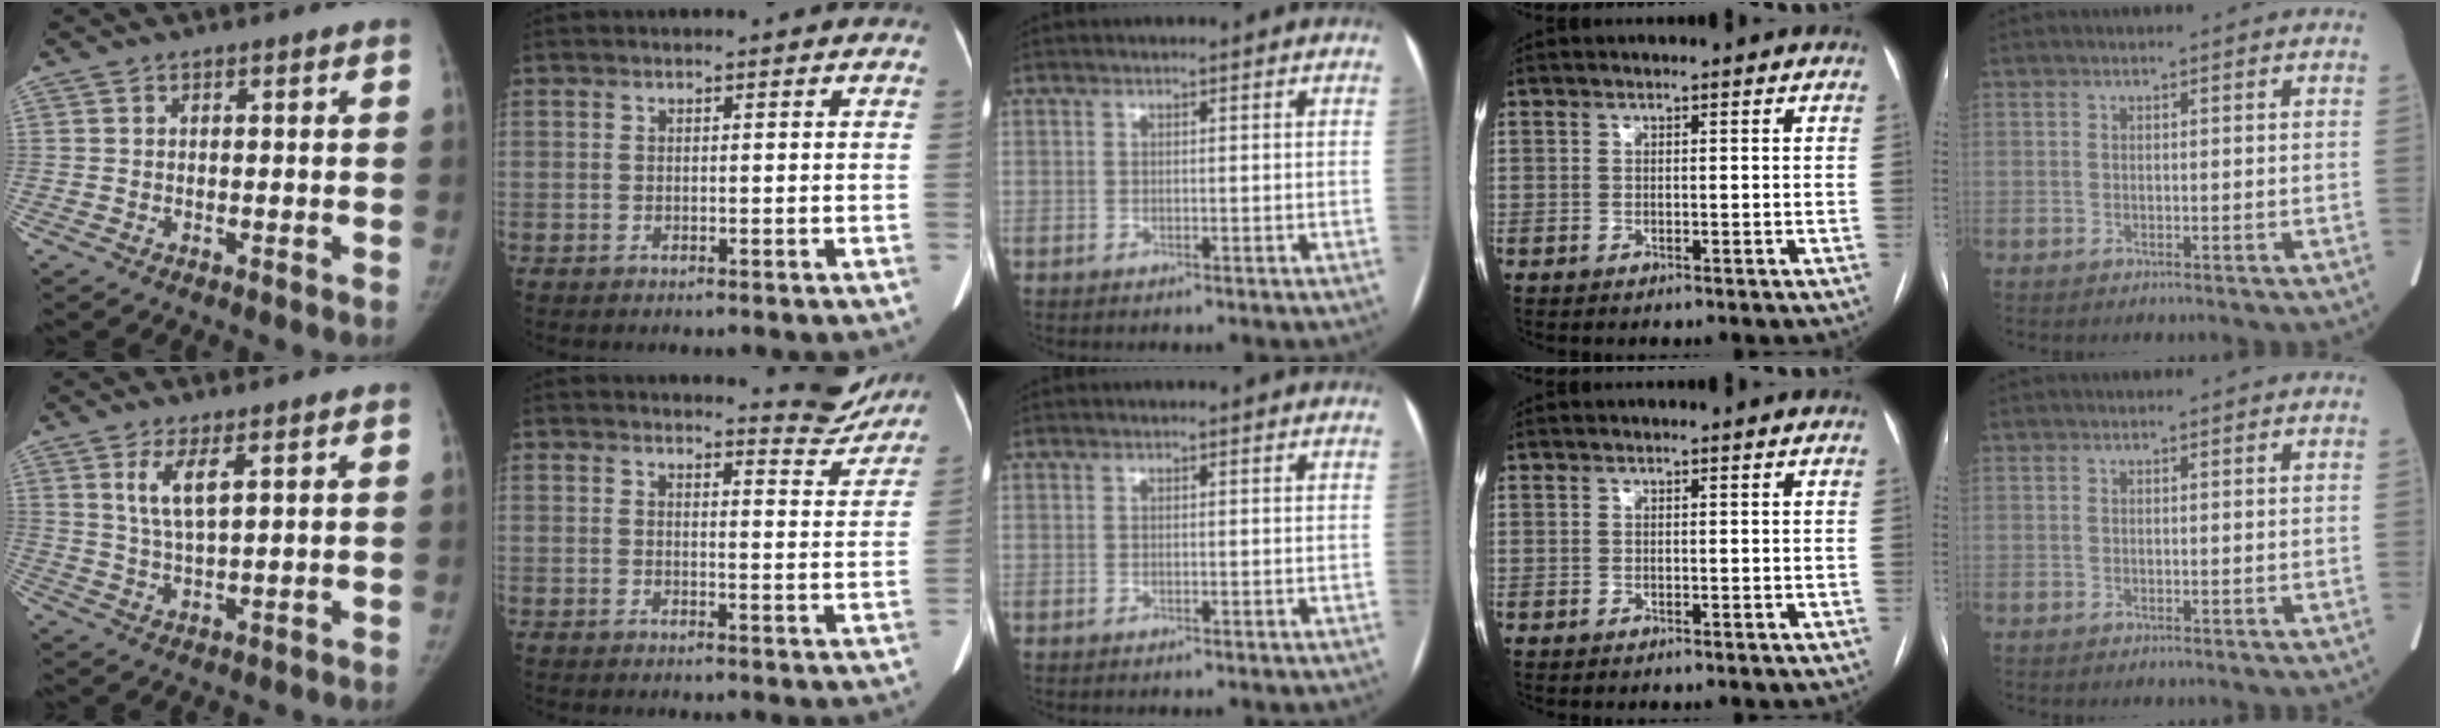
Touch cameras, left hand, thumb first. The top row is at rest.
{"thumb": {"total": 5.4, "force": [2.4, 1.3, 4.6], "torque": [-0.093, -0.019, 0.055]}, "index": {"total": 5.5, "force": [5.5, 0.5, 0.1], "torque": [0.002, -0.033, 0.055]}}